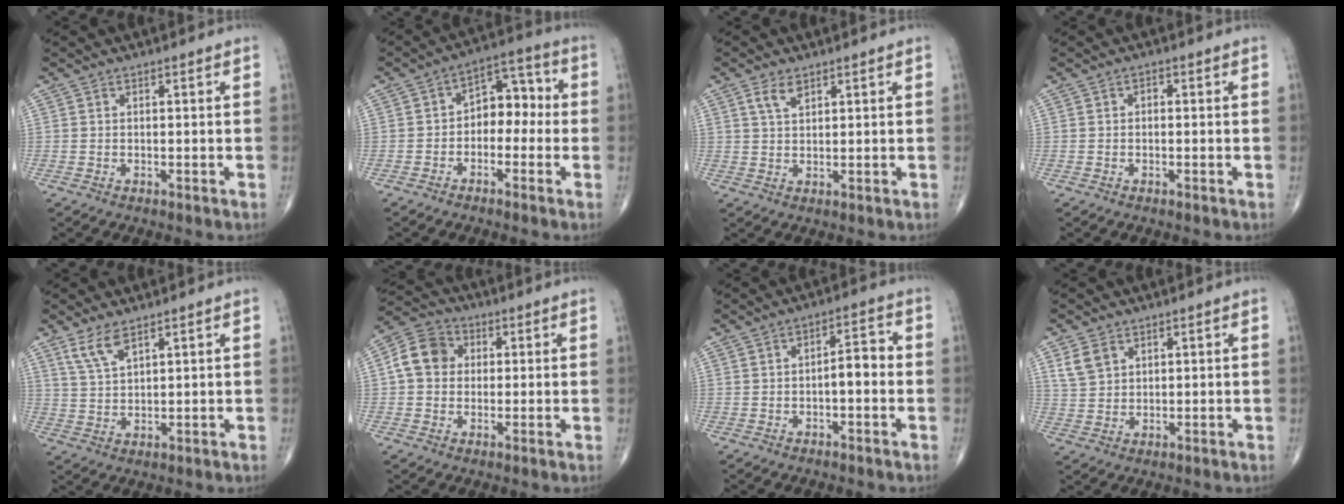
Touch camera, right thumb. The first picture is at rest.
{"total": 8.1, "force": [-1.1, 5.6, 5.8], "torque": [-0.049, 0.043, -0.033]}
{"total": 3.4, "force": [2.0, 1.6, 2.2], "torque": [-0.041, -0.005, 0.043]}
{"total": 0.9, "force": [-0.1, 0.6, 0.6], "torque": [-0.006, 0.003, -0.005]}
{"total": 5.0, "force": [3.4, 1.6, 3.3], "torque": [-0.070, -0.014, 0.075]}
{"total": 8.2, "force": [1.0, 6.9, 4.4], "torque": [-0.069, 0.018, 0.006]}
{"total": 4.5, "force": [-0.9, 2.0, 4.0], "torque": [-0.048, 0.022, -0.018]}
{"total": 4.6, "force": [2.4, 3.2, 2.2], "torque": [-0.036, -0.008, 0.056]}